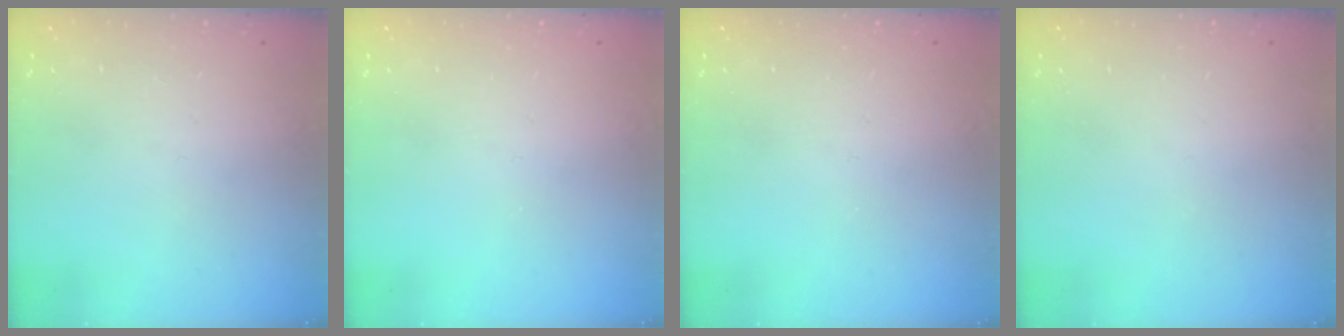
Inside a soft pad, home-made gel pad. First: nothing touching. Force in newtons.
{"total": 0.0}
{"total": 0.0}
{"total": 0.0}